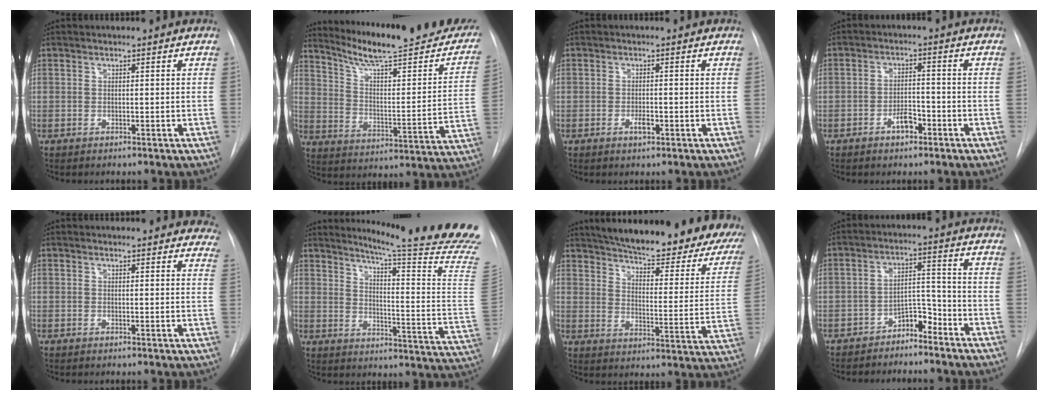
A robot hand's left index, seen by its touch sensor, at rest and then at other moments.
{"total": 24.8, "force": [21.2, 3.4, 12.4], "torque": [-0.179, -0.046, 0.285]}
{"total": 1.8, "force": [-0.8, 0.7, 1.4], "torque": [-0.025, 0.000, -0.013]}
{"total": 3.6, "force": [-2.2, 1.7, 2.3], "torque": [-0.038, 0.006, -0.036]}
{"total": 13.6, "force": [12.8, 3.5, 2.9], "torque": [-0.006, -0.027, 0.118]}
{"total": 25.0, "force": [22.1, -3.0, 11.1], "torque": [-0.165, -0.155, 0.270]}
{"total": 30.7, "force": [25.3, 6.3, 16.2], "torque": [-0.217, -0.069, 0.306]}
{"total": 5.1, "force": [-4.2, 1.9, 2.2], "torque": [-0.030, 0.015, -0.072]}